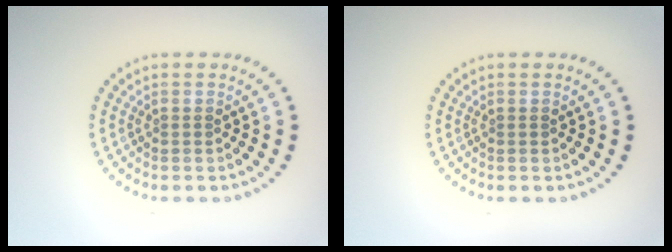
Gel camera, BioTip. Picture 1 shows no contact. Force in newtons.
{"total": 0.0}